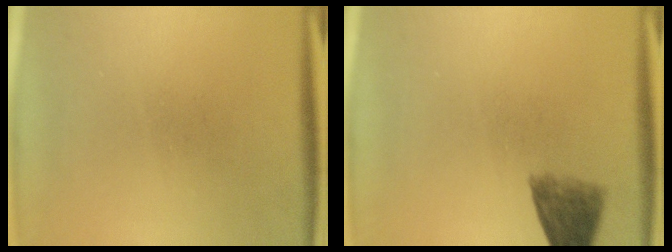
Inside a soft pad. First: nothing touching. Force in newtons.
{"total": 5.6}